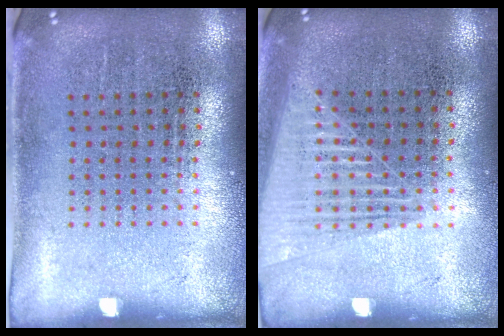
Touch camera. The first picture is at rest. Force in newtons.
{"total": 1.5, "press": 1.5, "slide": 0.4}